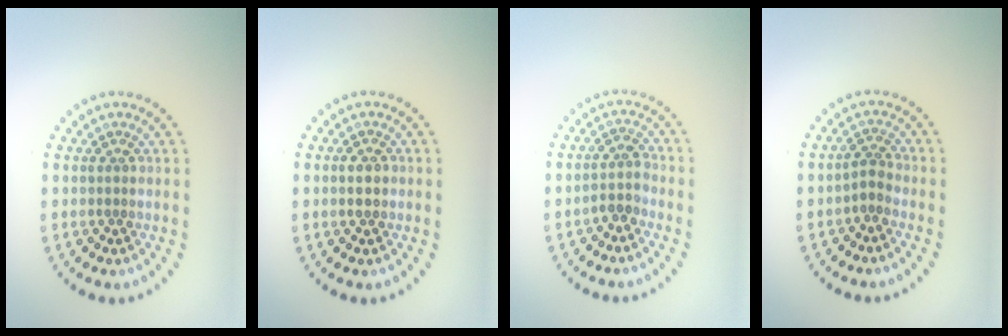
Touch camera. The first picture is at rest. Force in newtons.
{"total": 1.0, "press": 1.0, "slide": 0.0}
{"total": 2.0, "press": 1.6, "slide": 1.2}
{"total": 1.8, "press": 1.3, "slide": 1.3}